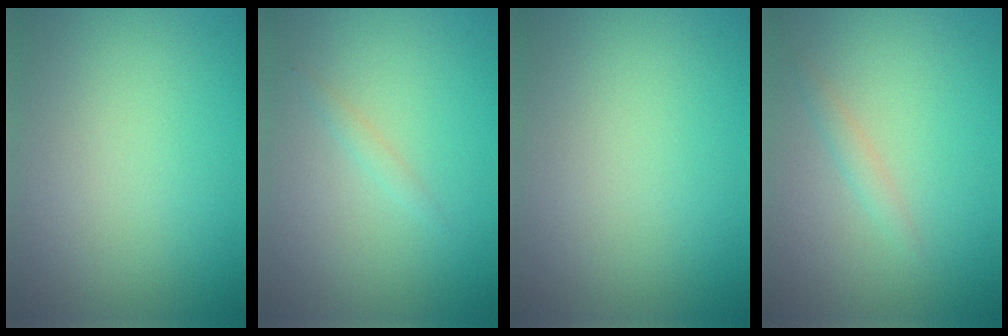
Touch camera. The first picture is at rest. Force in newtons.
{"total": 0.7, "press": 0.7, "slide": 0.0}
{"total": 0.0}
{"total": 1.1, "press": 1.1, "slide": 0.2}